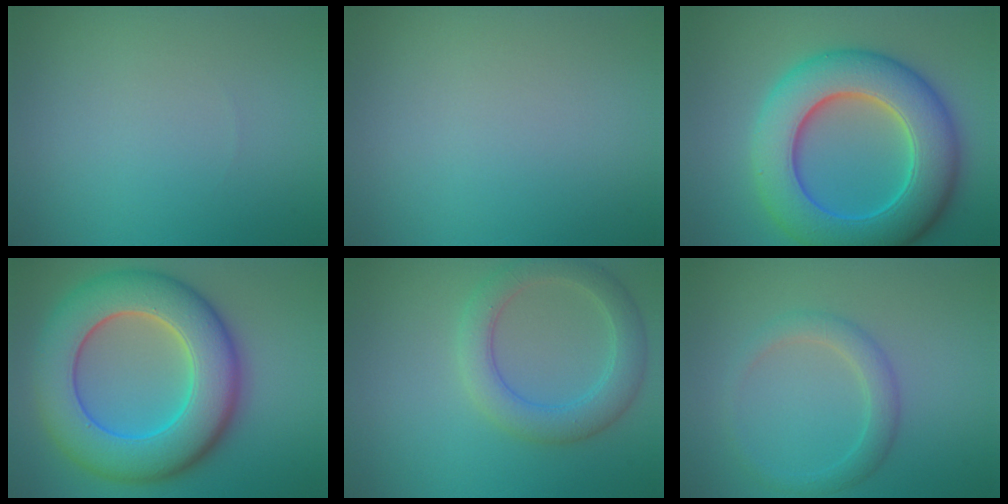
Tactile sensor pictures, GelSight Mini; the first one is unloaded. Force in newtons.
{"total": 0.0}
{"total": 10.4, "press": 10.4, "slide": 0.2}
{"total": 11.4, "press": 11.4, "slide": 0.7}
{"total": 4.1, "press": 4.1, "slide": 0.1}
{"total": 2.2, "press": 2.2, "slide": 0.1}